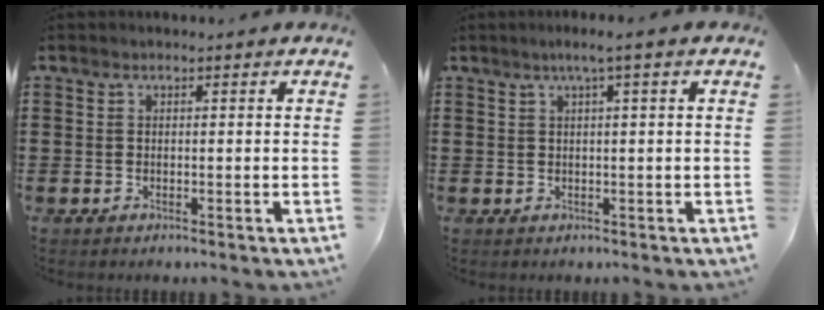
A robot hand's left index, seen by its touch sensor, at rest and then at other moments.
{"total": 2.2, "force": [0.9, -0.2, 2.0], "torque": [-0.038, -0.001, 0.014]}